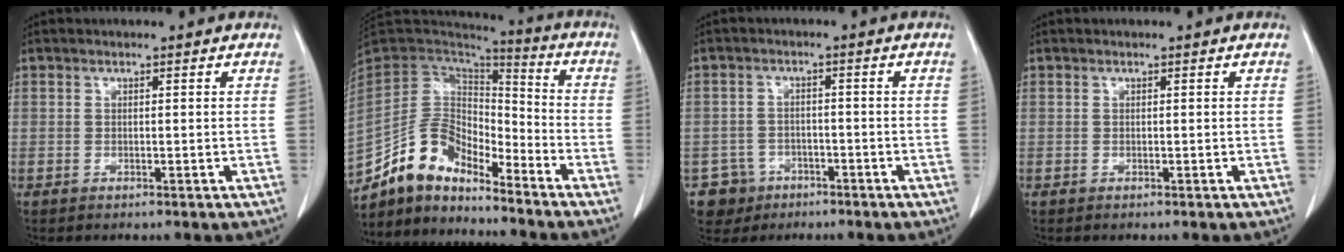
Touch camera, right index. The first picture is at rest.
{"total": 12.4, "force": [-10.5, 4.9, 4.5], "torque": [-0.087, 0.045, -0.199]}
{"total": 5.2, "force": [-2.9, 4.3, 0.0], "torque": [0.003, 0.011, -0.044]}
{"total": 0.0}